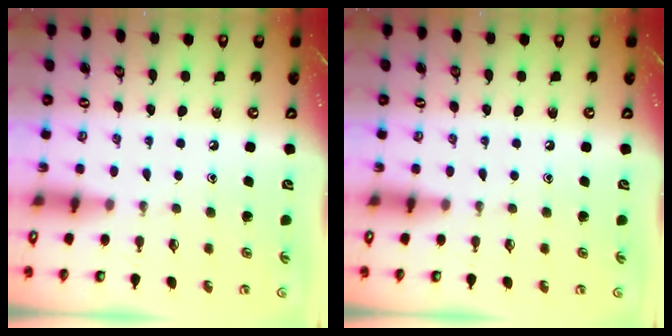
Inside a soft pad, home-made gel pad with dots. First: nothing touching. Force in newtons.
{"total": 0.0}